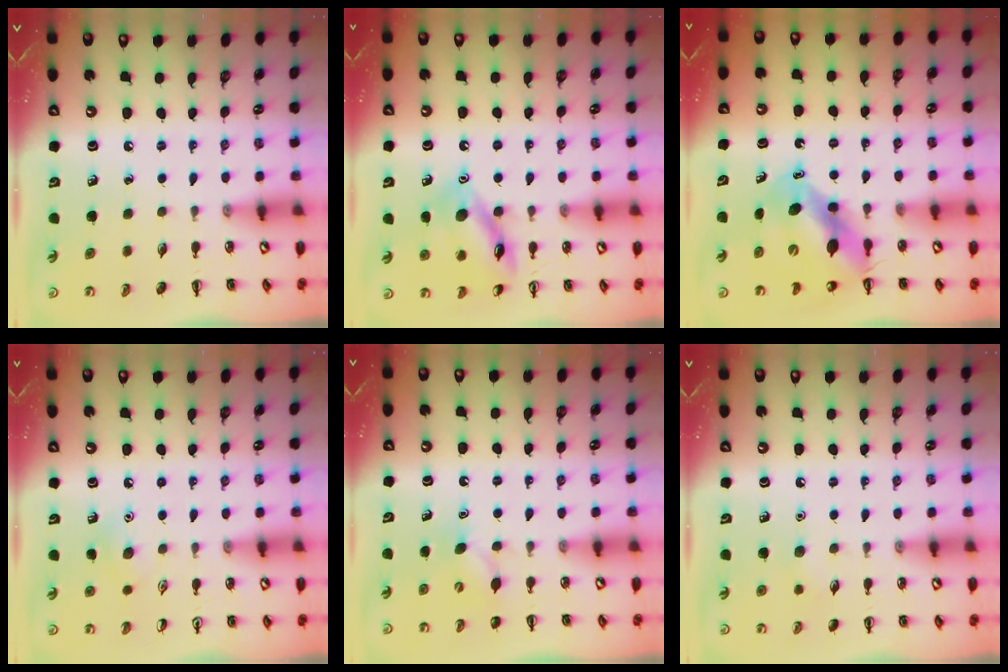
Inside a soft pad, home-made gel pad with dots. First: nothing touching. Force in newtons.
{"total": 13.1, "press": 13.0, "slide": 1.1}
{"total": 10.0, "press": 9.6, "slide": 2.7}
{"total": 6.8, "press": 6.6, "slide": 1.6}
{"total": 4.3, "press": 4.3, "slide": 0.8}
{"total": 4.7, "press": 4.6, "slide": 1.3}